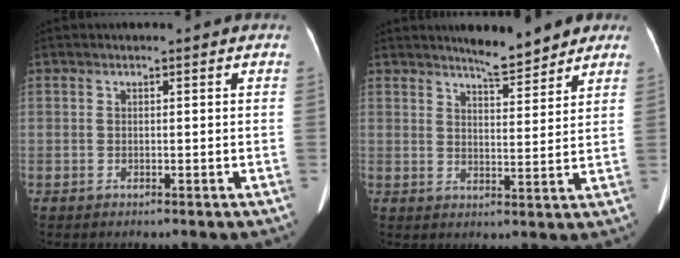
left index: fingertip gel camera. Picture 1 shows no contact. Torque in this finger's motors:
{"motor_torque": [1.04, -1.10, -0.02, -0.01]}